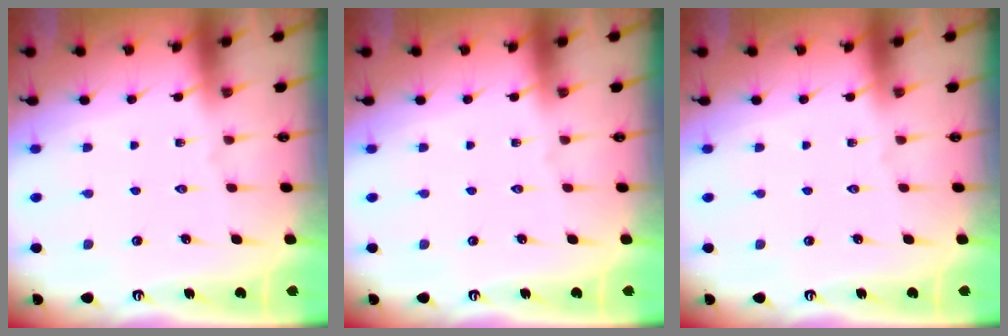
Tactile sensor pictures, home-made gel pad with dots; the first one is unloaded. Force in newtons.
{"total": 0.0}
{"total": 0.0}